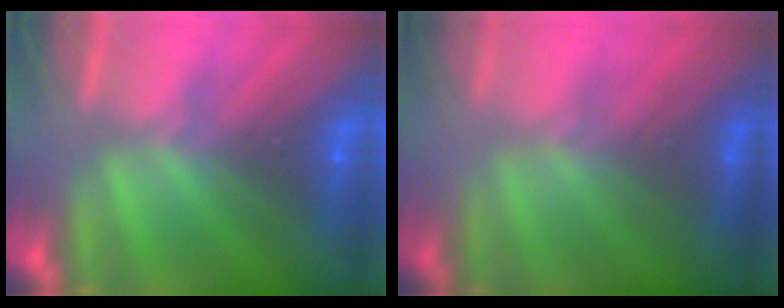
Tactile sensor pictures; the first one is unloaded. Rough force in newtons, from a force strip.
{"total": 1.2}